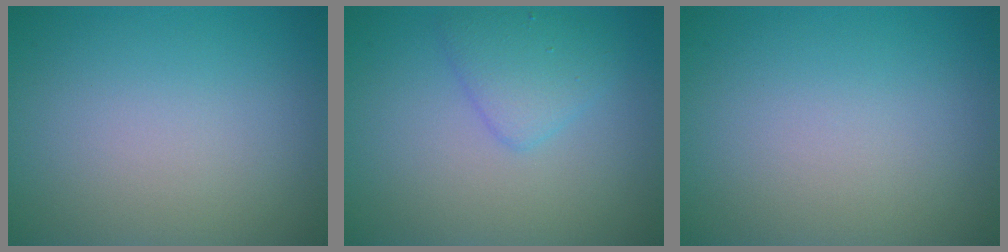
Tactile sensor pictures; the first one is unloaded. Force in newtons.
{"total": 2.6, "press": 2.6, "slide": 0.0}
{"total": 0.0}